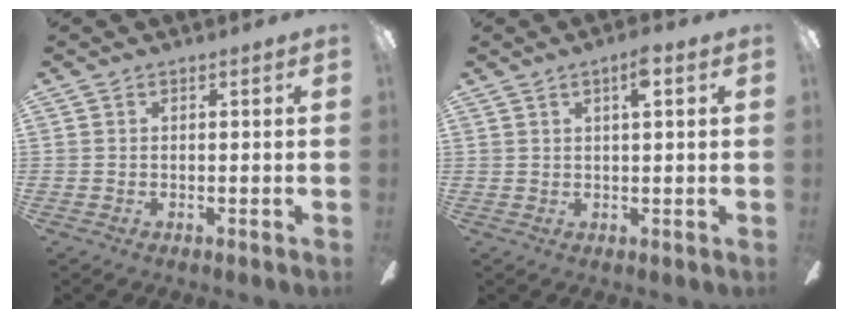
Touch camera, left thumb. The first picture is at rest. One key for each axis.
{"total": 4.1, "fx": 2.0, "fy": 0.9, "fz": 3.4, "tx": -0.057, "ty": 0.000, "tz": 0.029}